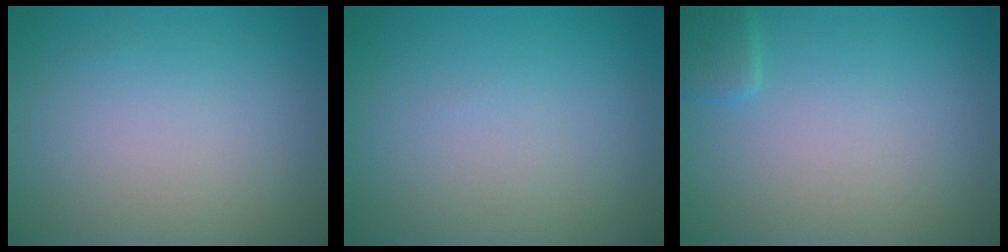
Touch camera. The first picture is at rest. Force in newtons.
{"total": 0.0}
{"total": 1.3, "press": 1.3, "slide": 0.2}